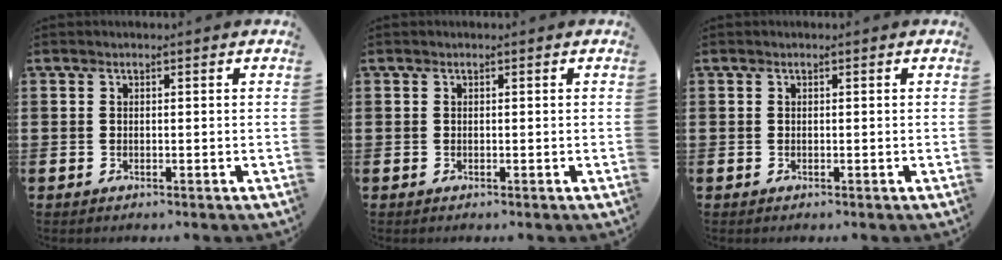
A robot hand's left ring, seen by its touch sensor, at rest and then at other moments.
{"total": 0.0}
{"total": 0.0}